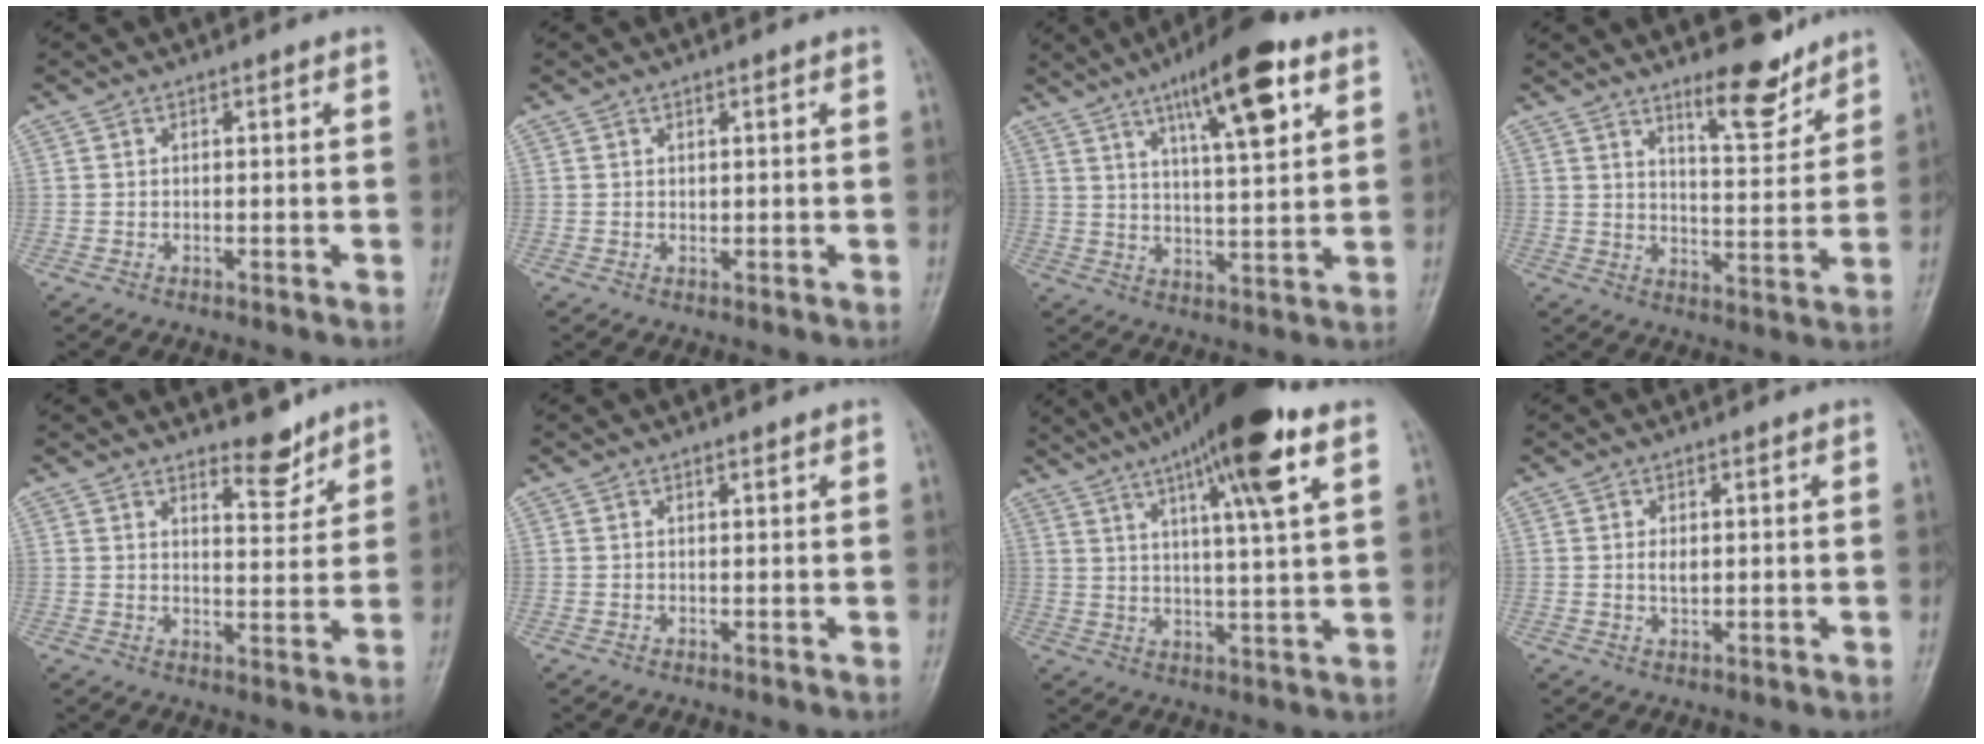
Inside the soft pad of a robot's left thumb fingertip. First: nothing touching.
{"total": 0.8, "force": [0.4, 0.5, 0.5], "torque": [-0.004, -0.003, 0.007]}
{"total": 15.3, "force": [7.7, 4.1, 12.6], "torque": [-0.180, -0.026, 0.120]}
{"total": 9.1, "force": [7.0, 2.5, 5.2], "torque": [-0.063, -0.061, 0.113]}
{"total": 5.3, "force": [4.4, 1.9, 2.2], "torque": [-0.012, -0.040, 0.069]}
{"total": 0.7, "force": [0.5, 0.2, 0.4], "torque": [-0.007, -0.003, 0.008]}
{"total": 17.1, "force": [9.2, 2.3, 14.2], "torque": [-0.224, -0.013, 0.143]}
{"total": 2.1, "force": [0.4, 1.2, 1.7], "torque": [-0.025, -0.003, 0.008]}